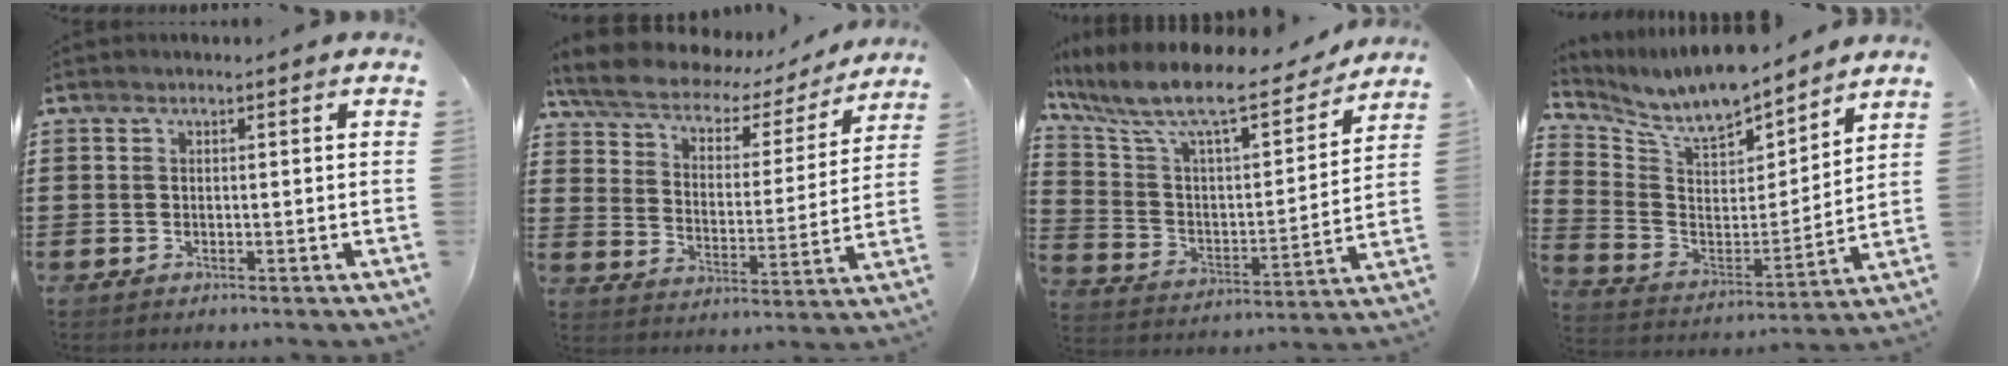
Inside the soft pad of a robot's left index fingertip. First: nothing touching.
{"total": 6.7, "force": [5.7, 2.1, 2.7], "torque": [-0.080, -0.037, 0.097]}
{"total": 11.1, "force": [9.2, 1.7, 6.0], "torque": [-0.149, -0.067, 0.152]}
{"total": 9.4, "force": [8.5, 2.4, 3.1], "torque": [-0.104, -0.060, 0.149]}